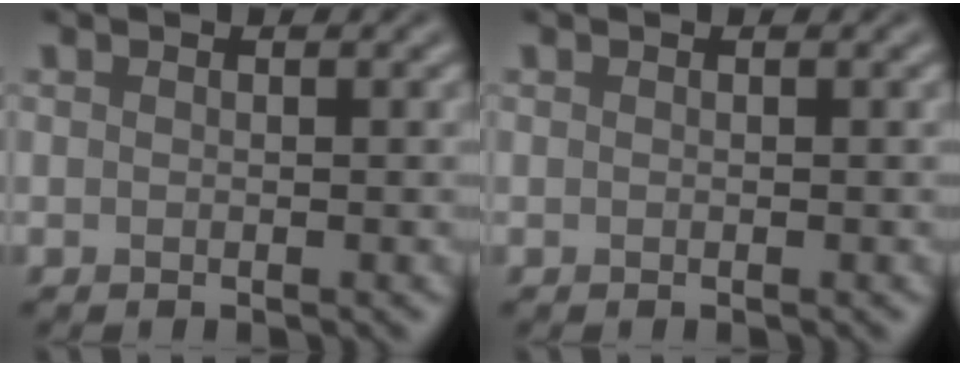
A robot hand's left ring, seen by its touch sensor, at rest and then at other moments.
{"total": 0.0}